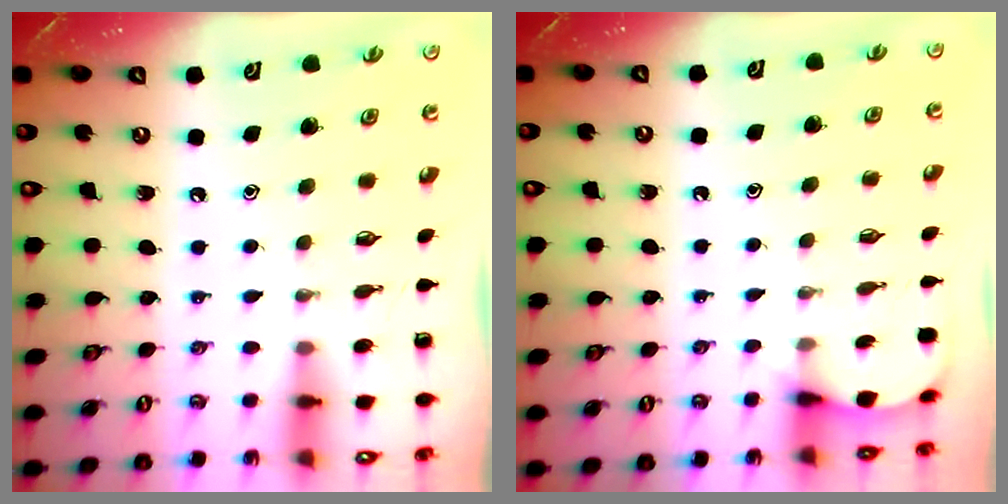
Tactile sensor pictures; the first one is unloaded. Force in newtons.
{"total": 4.1, "press": 4.1, "slide": 0.4}